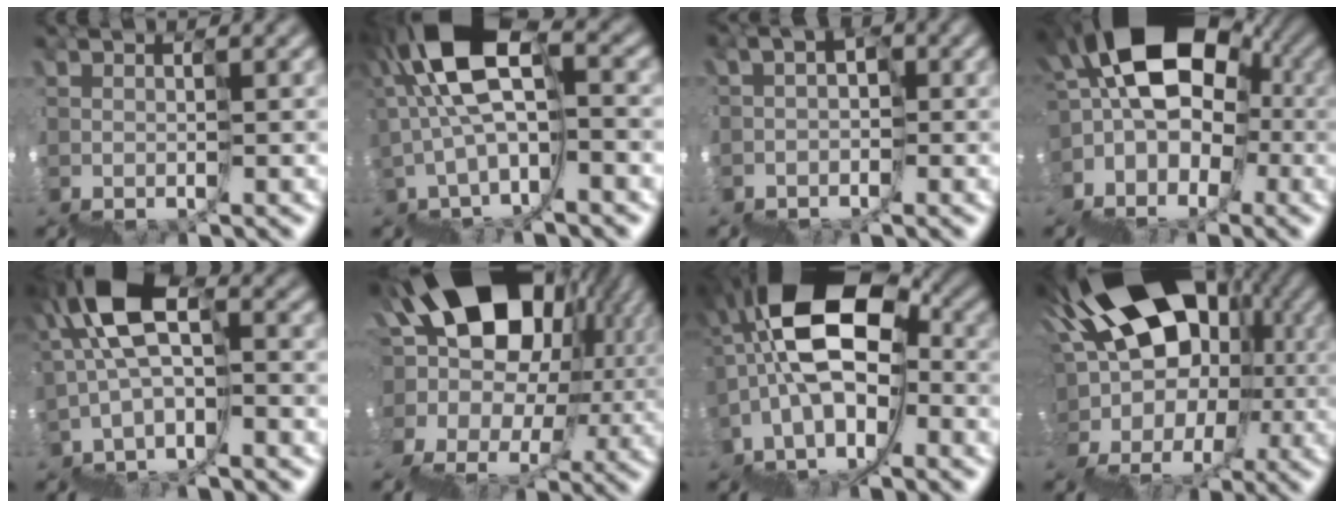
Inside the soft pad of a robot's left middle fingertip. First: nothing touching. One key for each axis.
{"total": 6.9, "fx": 1.8, "fy": 3.3, "fz": 5.7, "tx": -0.118, "ty": 0.042, "tz": 0.027}
{"total": 1.8, "fx": -0.6, "fy": 1.7, "fz": -0.2, "tx": 0.001, "ty": 0.001, "tz": -0.020}
{"total": 10.1, "fx": 1.9, "fy": 7.8, "fz": 6.1, "tx": -0.056, "ty": 0.027, "tz": 0.026}
{"total": 6.2, "fx": 1.4, "fy": 3.3, "fz": 5.0, "tx": -0.097, "ty": 0.041, "tz": 0.014}
{"total": 14.6, "fx": 5.6, "fy": 10.3, "fz": 8.6, "tx": -0.124, "ty": 0.040, "tz": 0.098}
{"total": 8.8, "fx": 0.0, "fy": 5.3, "fz": 7.0, "tx": -0.107, "ty": 0.033, "tz": -0.010}
{"total": 11.2, "fx": 2.0, "fy": 8.1, "fz": 7.4, "tx": -0.072, "ty": 0.044, "tz": 0.034}